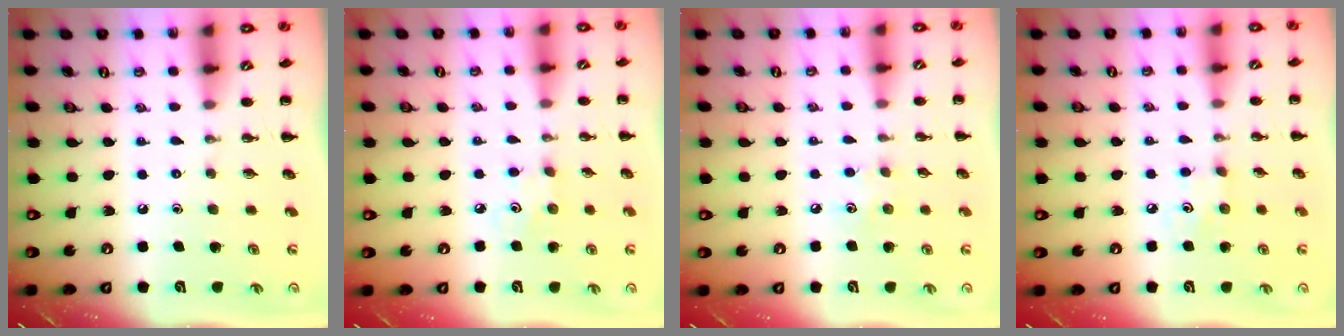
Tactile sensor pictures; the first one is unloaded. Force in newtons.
{"total": 2.9, "press": 2.8, "slide": 0.8}
{"total": 4.6, "press": 4.5, "slide": 1.0}
{"total": 4.1, "press": 4.0, "slide": 0.9}